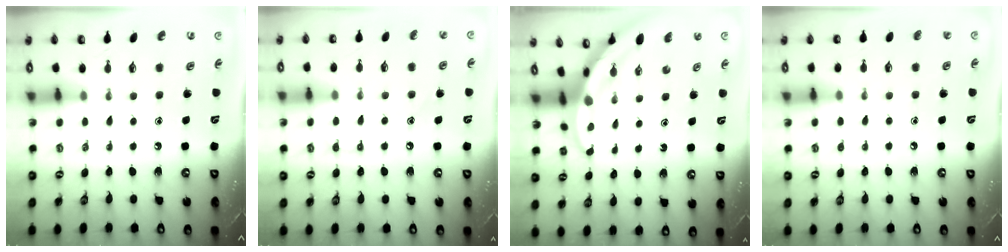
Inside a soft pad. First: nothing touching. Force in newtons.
{"total": 8.0, "press": 8.0, "slide": 0.7}
{"total": 3.0, "press": 3.0, "slide": 0.3}
{"total": 3.5, "press": 3.5, "slide": 0.3}